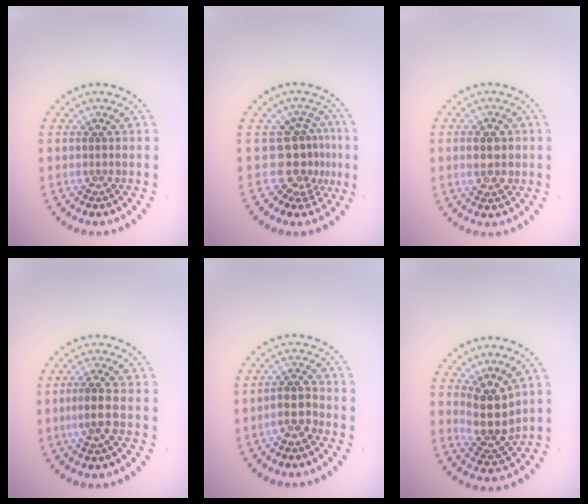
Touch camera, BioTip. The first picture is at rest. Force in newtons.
{"total": 3.5, "press": 2.6, "slide": 2.4}
{"total": 3.3, "press": 3.3, "slide": 0.5}
{"total": 2.4, "press": 2.2, "slide": 0.9}
{"total": 2.3, "press": 2.0, "slide": 1.0}
{"total": 4.0, "press": 3.3, "slide": 2.3}